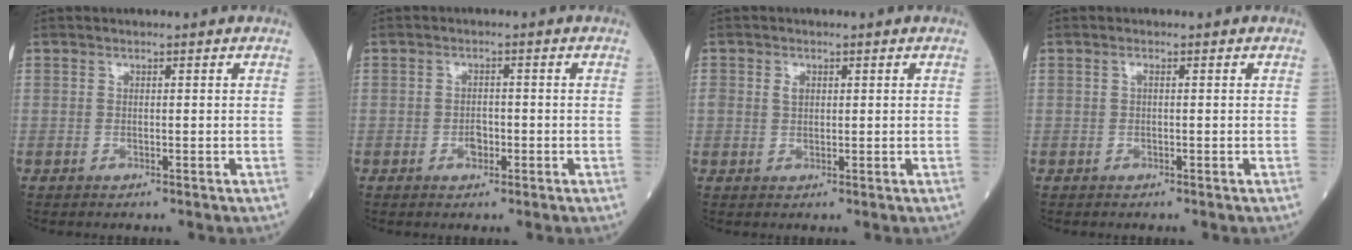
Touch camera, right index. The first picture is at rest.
{"total": 1.8, "force": [-0.8, 1.1, 1.2], "torque": [-0.017, 0.005, -0.012]}
{"total": 1.7, "force": [0.5, 1.3, 1.0], "torque": [-0.021, 0.006, 0.011]}
{"total": 0.5, "force": [0.1, 0.1, 0.5], "torque": [-0.013, 0.001, 0.001]}